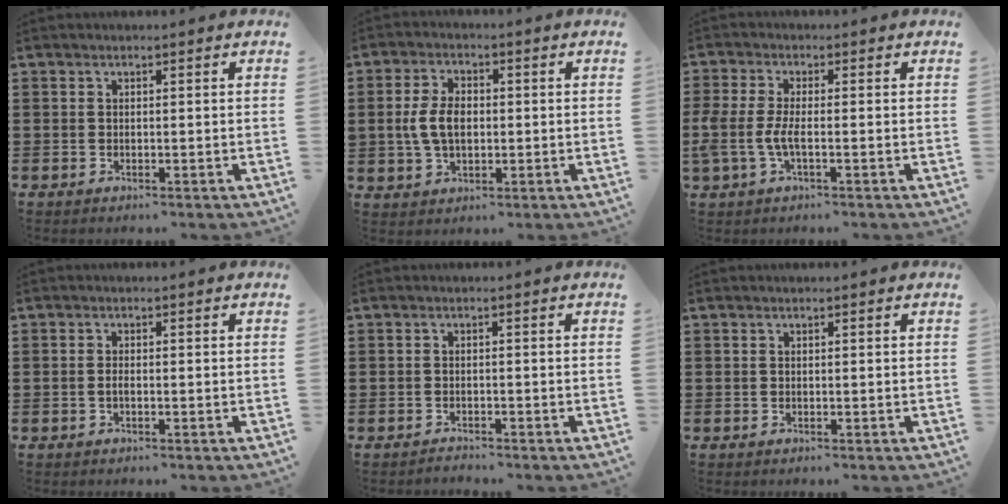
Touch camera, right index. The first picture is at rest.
{"total": 6.0, "force": [0.0, 3.8, 4.5], "torque": [-0.114, 0.006, -0.007]}
{"total": 4.5, "force": [-1.3, 1.4, 4.1], "torque": [-0.107, -0.009, -0.034]}
{"total": 1.0, "force": [-0.4, 0.2, 0.9], "torque": [-0.017, -0.002, -0.007]}
{"total": 1.1, "force": [-1.1, 0.2, -0.2], "torque": [0.001, 0.006, -0.026]}
{"total": 0.0}